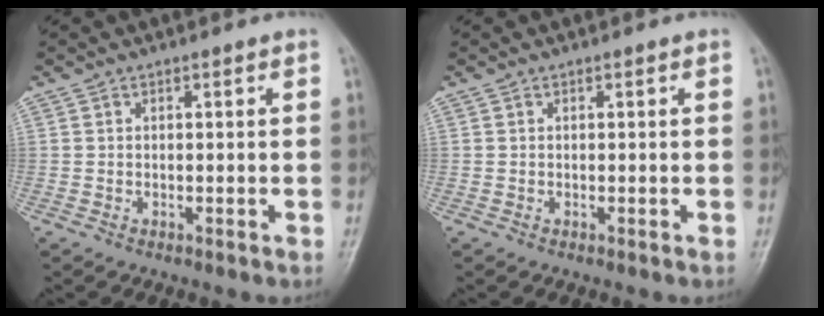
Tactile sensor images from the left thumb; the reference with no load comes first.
{"total": 0.0}